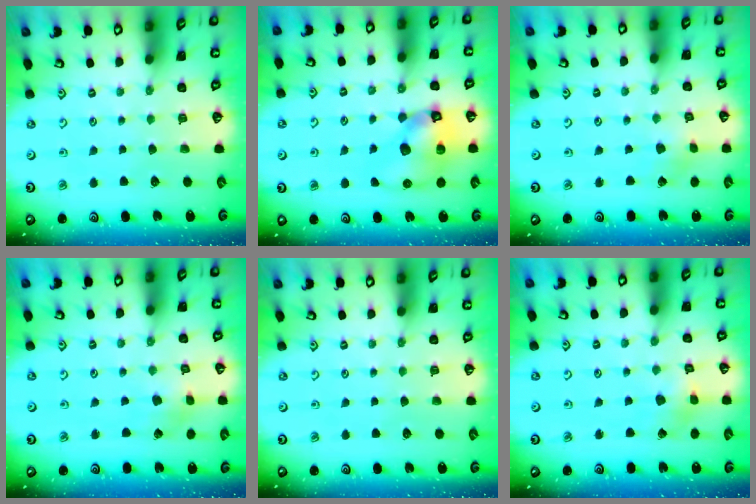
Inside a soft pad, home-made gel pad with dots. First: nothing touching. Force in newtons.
{"total": 12.4, "press": 12.2, "slide": 2.1}
{"total": 1.8, "press": 1.8, "slide": 0.1}
{"total": 2.8, "press": 2.8, "slide": 0.1}
{"total": 0.0}
{"total": 2.8, "press": 2.8, "slide": 0.3}